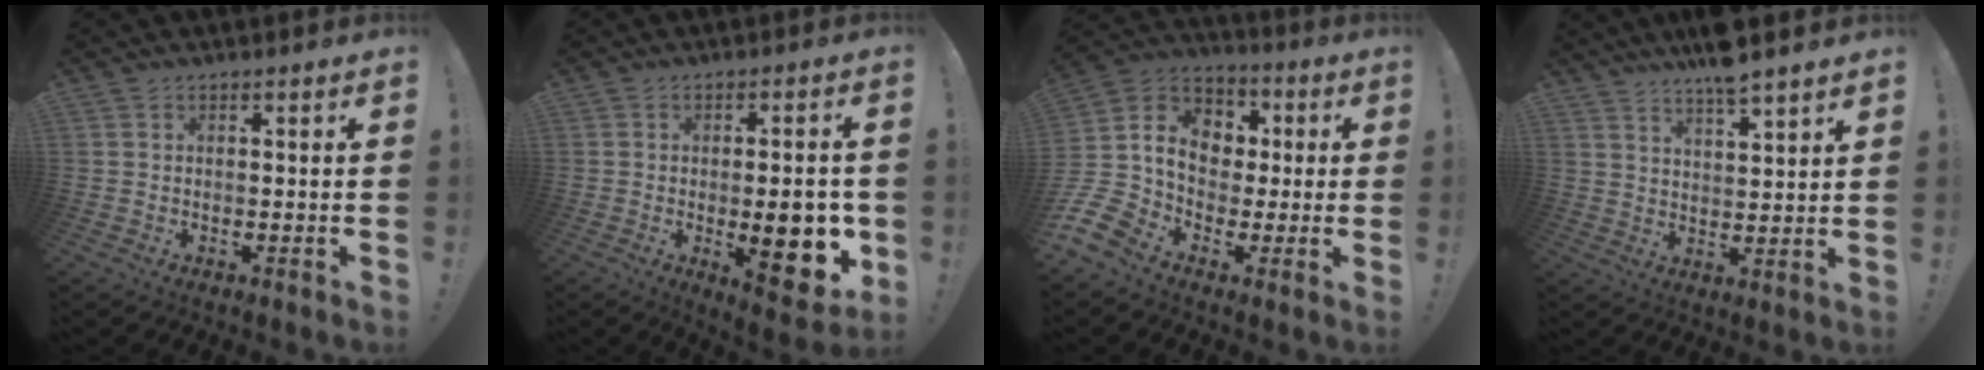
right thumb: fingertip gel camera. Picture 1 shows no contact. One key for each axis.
{"total": 15.0, "fx": -3.0, "fy": 5.5, "fz": 13.6, "tx": -0.155, "ty": -0.001, "tz": -0.033}
{"total": 13.9, "fx": -2.5, "fy": 11.7, "fz": 7.2, "tx": -0.127, "ty": 0.017, "tz": -0.038}
{"total": 7.4, "fx": 6.4, "fy": 0.7, "fz": 3.6, "tx": -0.056, "ty": -0.043, "tz": 0.110}